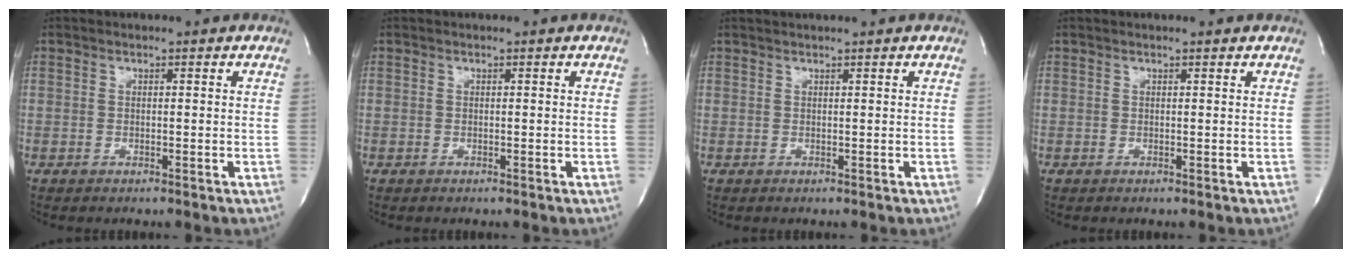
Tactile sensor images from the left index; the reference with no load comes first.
{"total": 0.0}
{"total": 1.9, "force": [1.7, -0.4, 0.8], "torque": [-0.008, 0.017, 0.031]}
{"total": 0.9, "force": [0.9, -0.1, 0.2], "torque": [-0.010, 0.002, 0.011]}